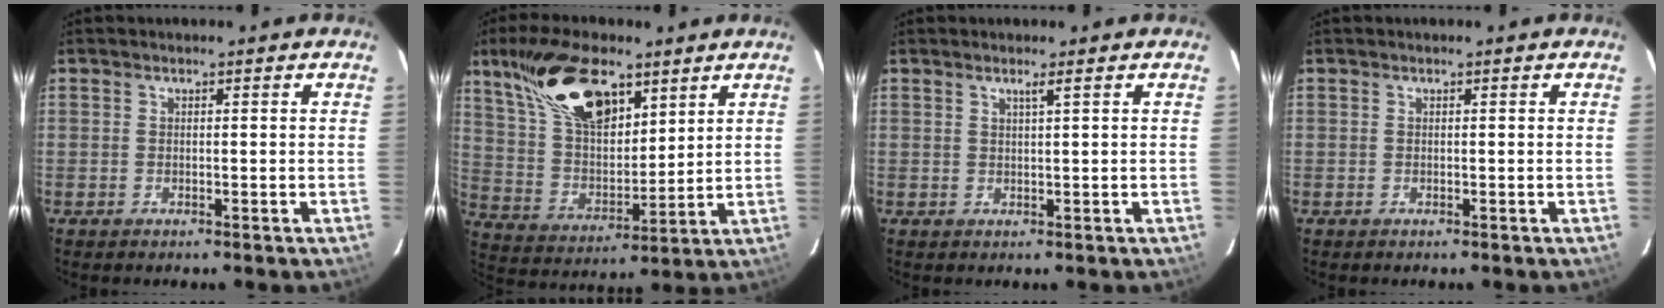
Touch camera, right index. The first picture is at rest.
{"total": 17.8, "force": [10.6, 8.0, 11.8], "torque": [-0.228, 0.026, 0.208]}
{"total": 1.1, "force": [0.7, -0.4, 0.8], "torque": [-0.015, -0.002, 0.010]}
{"total": 0.0}